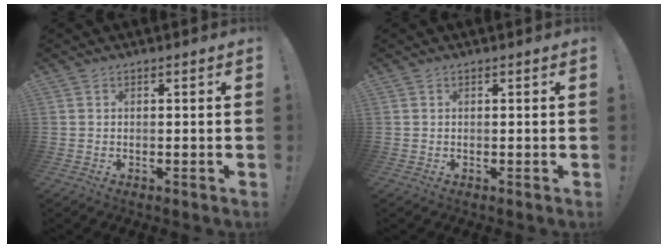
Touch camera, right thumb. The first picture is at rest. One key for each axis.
{"total": 0.0}